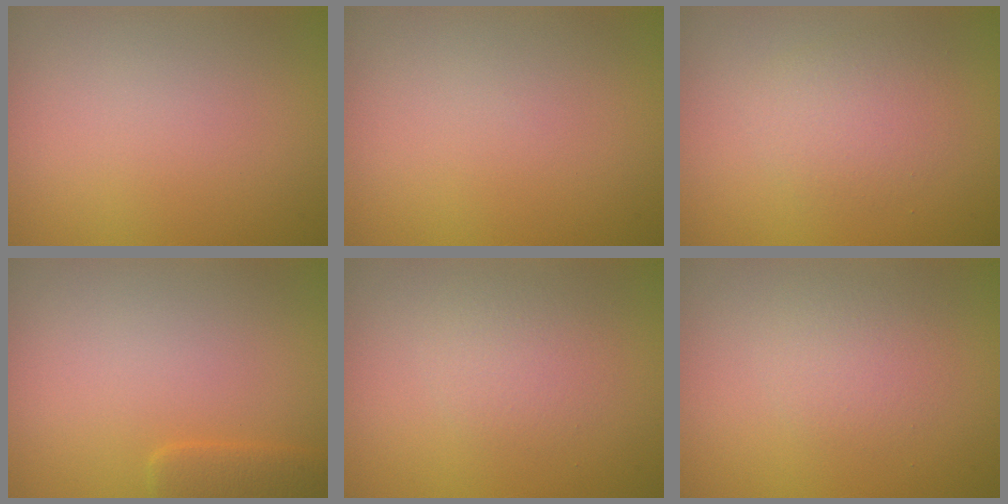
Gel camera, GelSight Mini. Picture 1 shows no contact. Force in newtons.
{"total": 0.0}
{"total": 2.4, "press": 2.4, "slide": 0.0}
{"total": 2.0, "press": 2.0, "slide": 0.1}
{"total": 2.0, "press": 2.0, "slide": 0.2}
{"total": 2.0, "press": 2.0, "slide": 0.2}